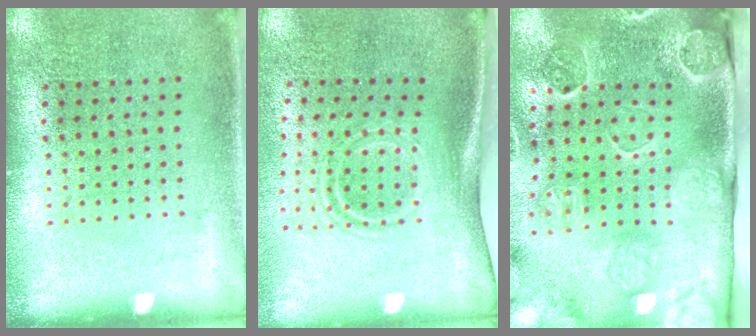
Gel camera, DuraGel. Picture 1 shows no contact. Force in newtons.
{"total": 1.9, "press": 1.1, "slide": 1.5}
{"total": 3.4, "press": 3.2, "slide": 1.1}